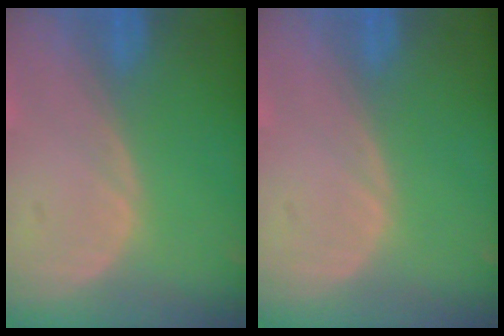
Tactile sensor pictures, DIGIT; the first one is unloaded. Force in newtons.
{"total": 0.0}